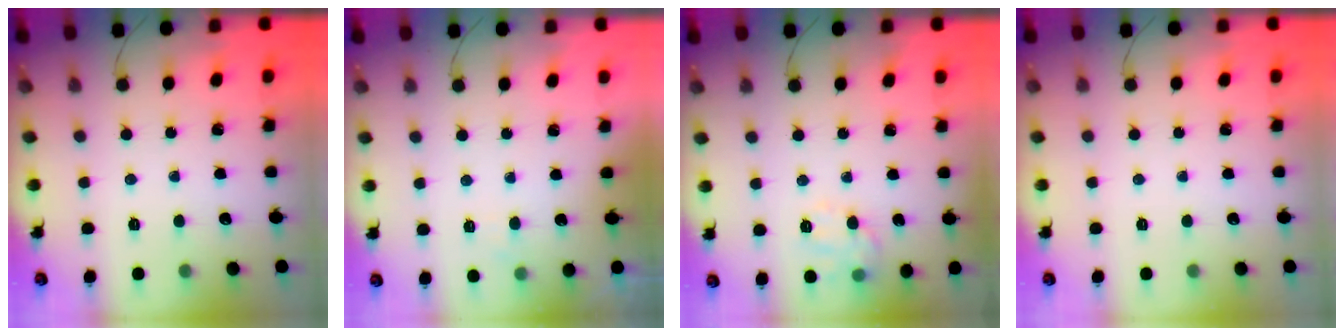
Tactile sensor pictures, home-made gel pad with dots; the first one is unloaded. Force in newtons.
{"total": 3.8, "press": 3.6, "slide": 1.1}
{"total": 10.3, "press": 10.3, "slide": 0.3}
{"total": 0.0}